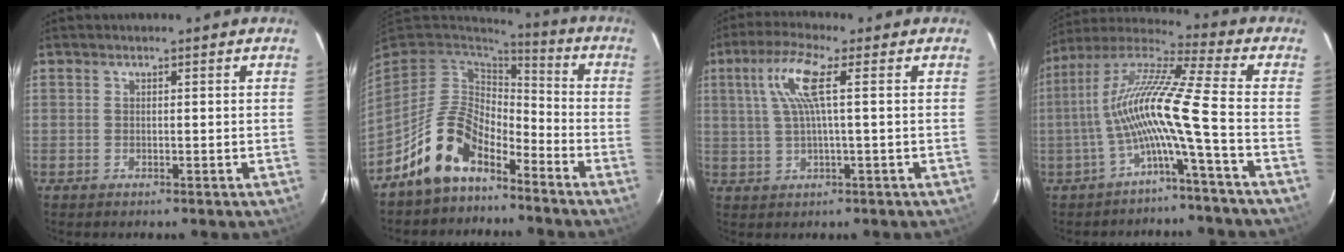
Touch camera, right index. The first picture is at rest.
{"total": 12.4, "force": [-8.2, 6.1, 7.0], "torque": [-0.148, 0.017, -0.152]}
{"total": 7.2, "force": [1.7, 0.2, 7.0], "torque": [-0.136, 0.007, 0.038]}
{"total": 12.6, "force": [-3.9, -1.4, 11.9], "torque": [-0.220, 0.006, -0.079]}